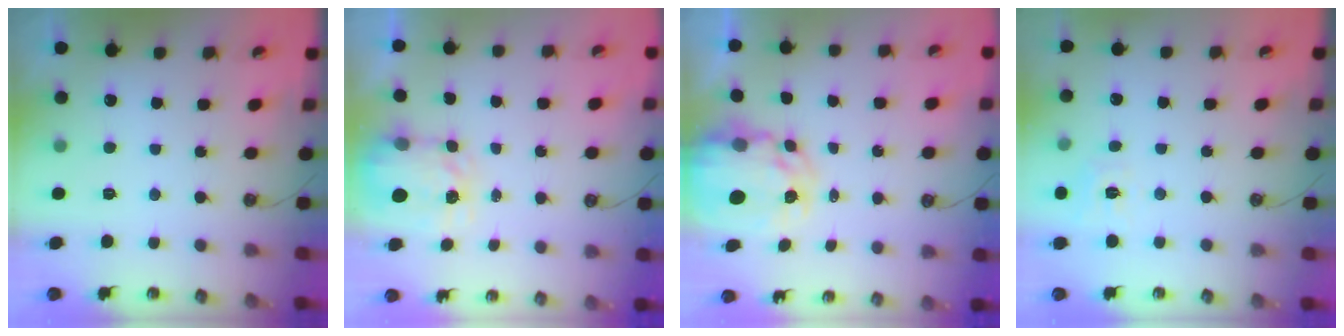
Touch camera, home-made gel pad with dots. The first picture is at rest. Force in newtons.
{"total": 3.5, "press": 3.5, "slide": 0.5}
{"total": 8.6, "press": 8.6, "slide": 0.7}
{"total": 7.3, "press": 7.3, "slide": 0.5}